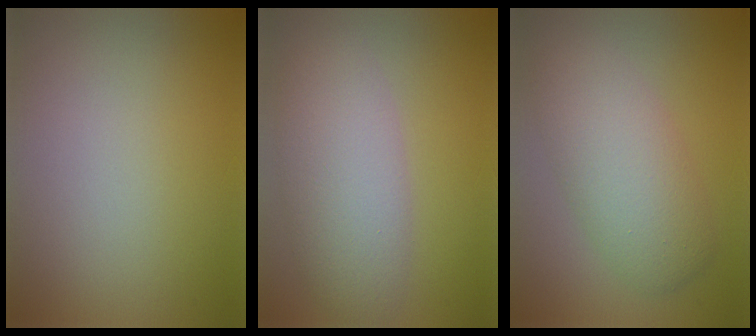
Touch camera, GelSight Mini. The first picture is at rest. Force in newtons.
{"total": 5.7, "press": 5.7, "slide": 0.5}
{"total": 5.4, "press": 5.4, "slide": 0.1}